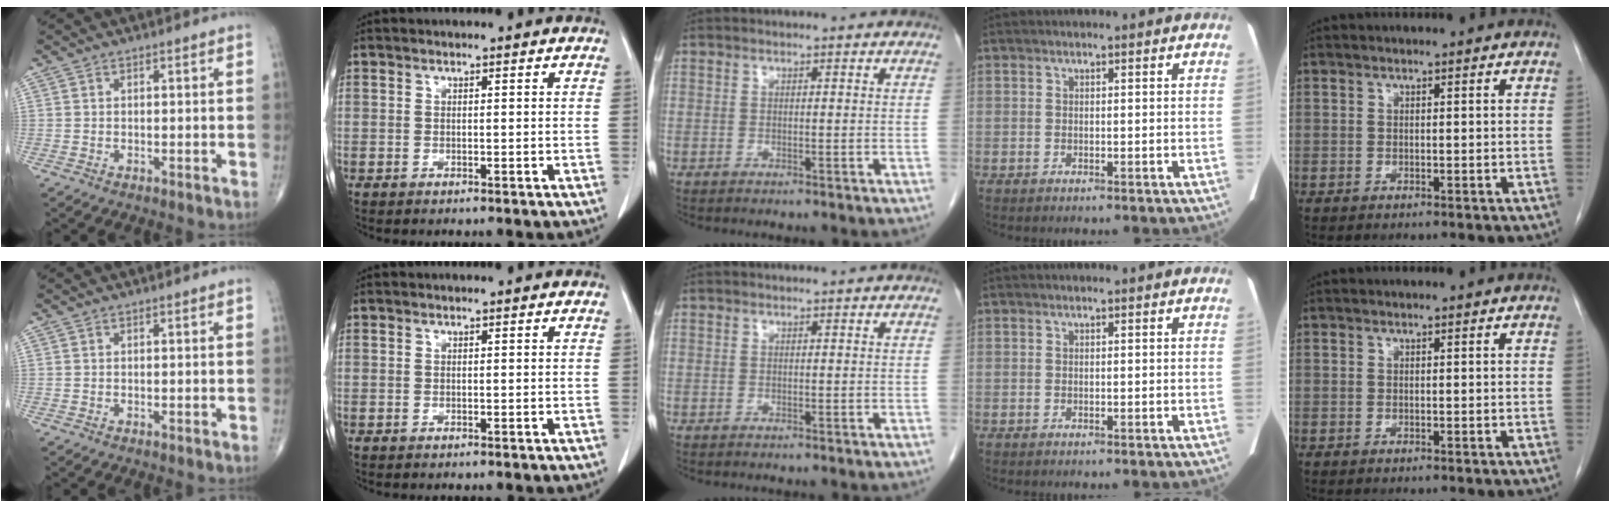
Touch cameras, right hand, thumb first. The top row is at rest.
{}